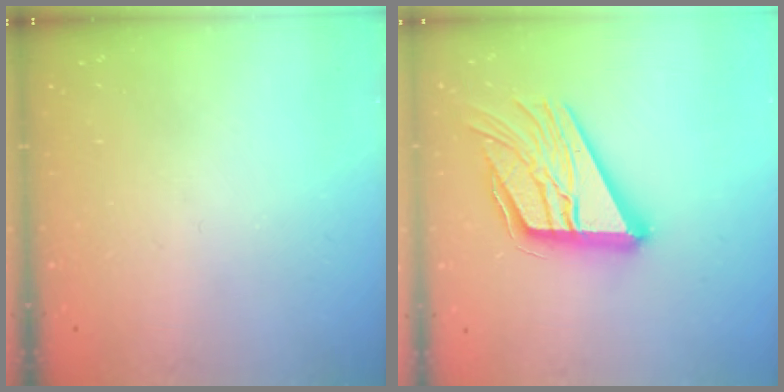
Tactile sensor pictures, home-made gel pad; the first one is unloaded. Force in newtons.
{"total": 21.6, "press": 21.5, "slide": 2.3}